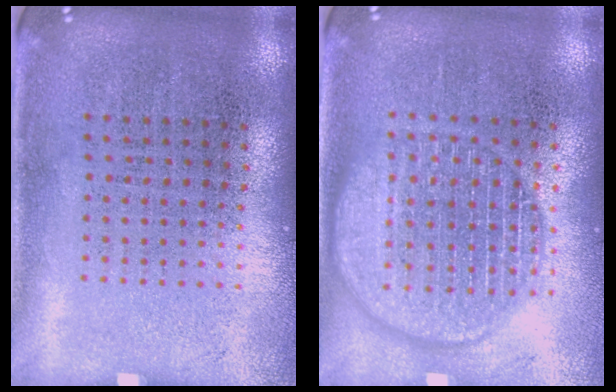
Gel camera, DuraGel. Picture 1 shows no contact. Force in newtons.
{"total": 2.9, "press": 2.9, "slide": 0.4}